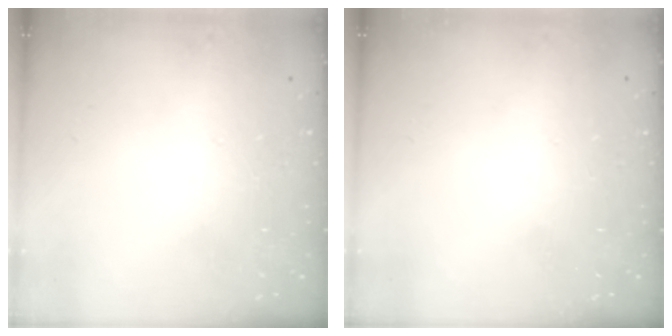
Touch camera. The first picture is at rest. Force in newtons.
{"total": 0.0}